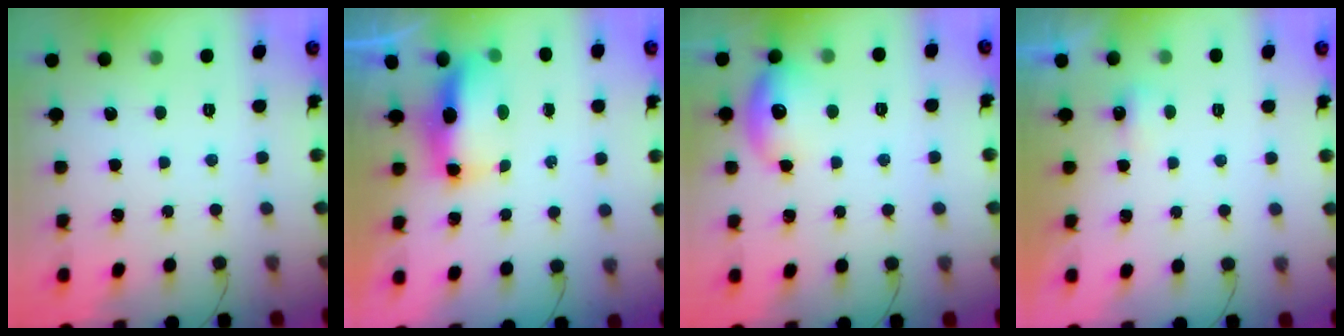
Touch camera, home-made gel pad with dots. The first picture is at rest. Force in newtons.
{"total": 13.9, "press": 9.2, "slide": 10.5}
{"total": 10.3, "press": 10.1, "slide": 1.7}
{"total": 2.3, "press": 2.2, "slide": 0.6}